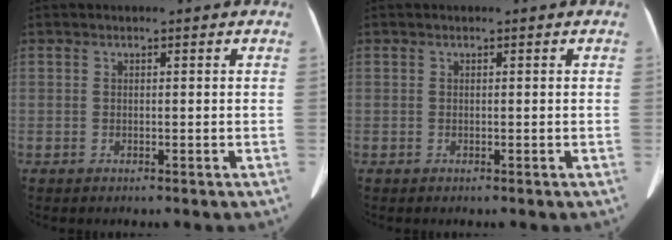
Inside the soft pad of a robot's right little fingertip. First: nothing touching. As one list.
[{"total": 0.0}]